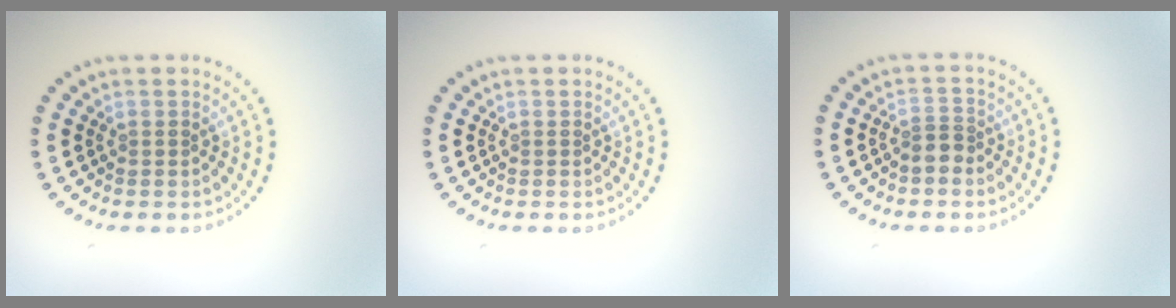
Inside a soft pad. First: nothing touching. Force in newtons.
{"total": 0.0}
{"total": 1.9, "press": 1.5, "slide": 1.1}